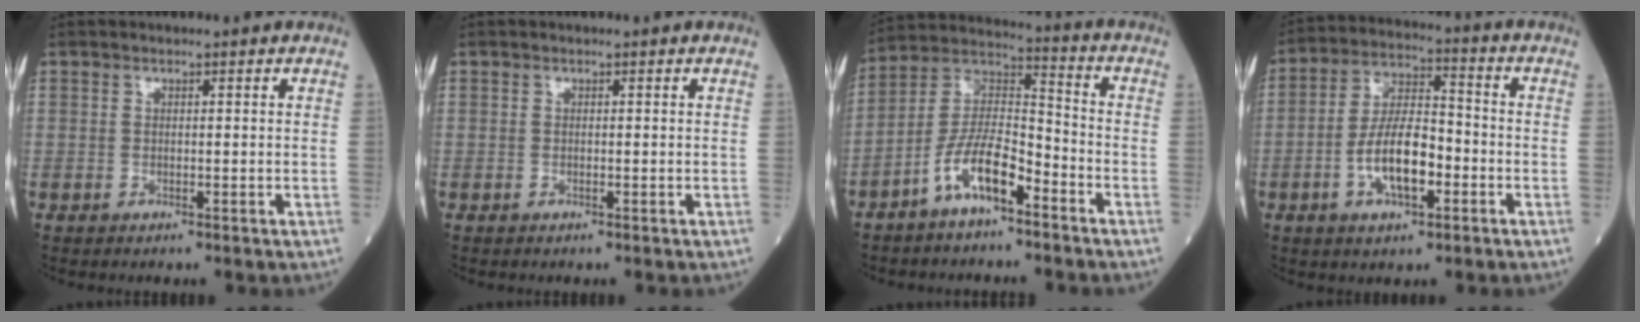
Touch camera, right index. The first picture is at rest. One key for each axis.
{"total": 0.0}
{"total": 10.3, "fx": -5.9, "fy": 3.0, "fz": 7.9, "tx": -0.164, "ty": 0.011, "tz": -0.116}
{"total": 10.5, "fx": -3.2, "fy": 3.9, "fz": 9.2, "tx": -0.178, "ty": 0.013, "tz": -0.061}